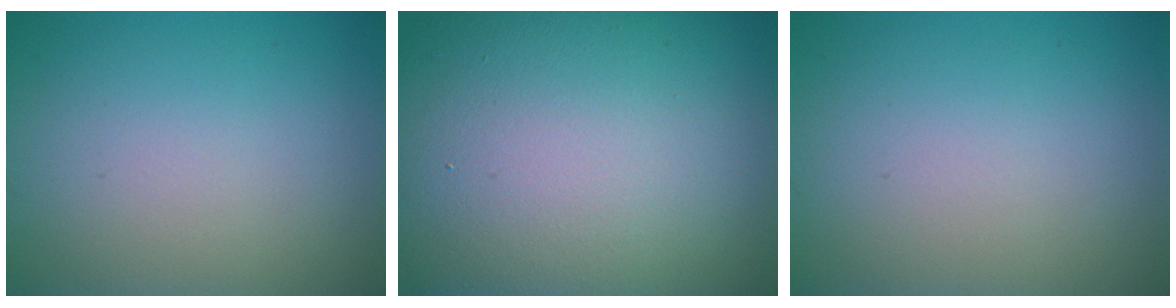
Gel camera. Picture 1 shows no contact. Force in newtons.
{"total": 21.4, "press": 21.3, "slide": 0.6}
{"total": 0.0}